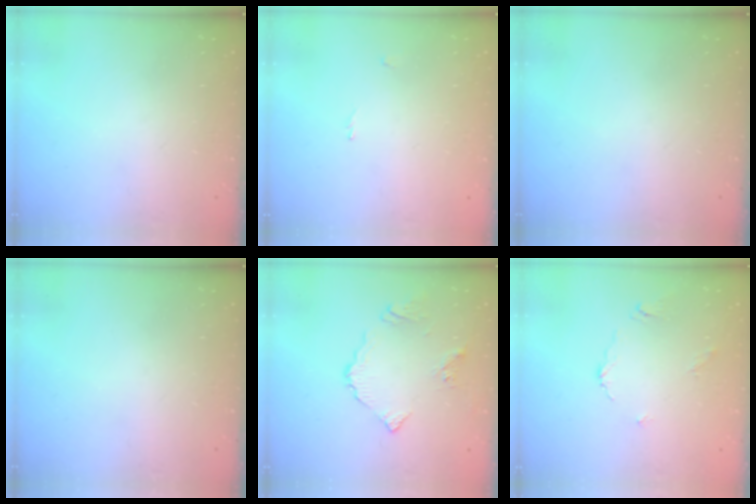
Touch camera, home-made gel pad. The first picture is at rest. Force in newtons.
{"total": 0.8, "press": 0.8, "slide": 0.3}
{"total": 0.0}
{"total": 0.0}
{"total": 6.1, "press": 6.1, "slide": 0.3}
{"total": 2.2, "press": 2.2, "slide": 0.4}